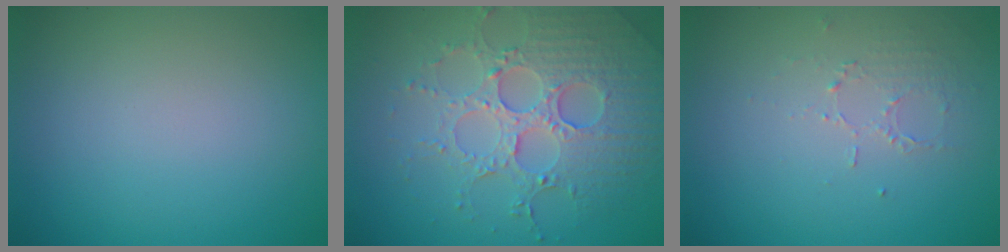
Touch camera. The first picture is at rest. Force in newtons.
{"total": 5.6, "press": 4.8, "slide": 2.9}
{"total": 1.3, "press": 0.6, "slide": 1.1}